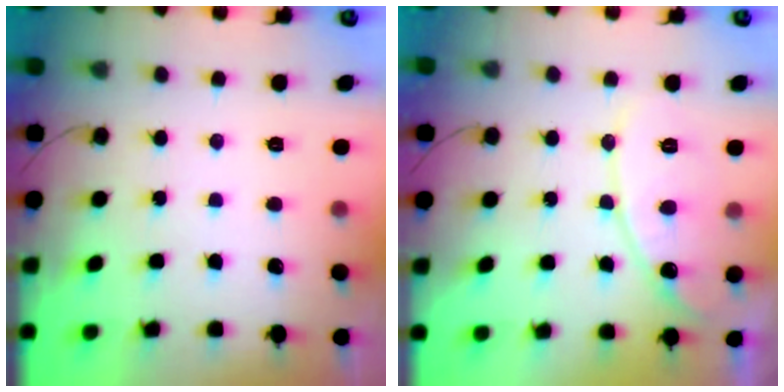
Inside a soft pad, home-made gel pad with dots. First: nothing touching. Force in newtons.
{"total": 11.1, "press": 11.1, "slide": 0.9}